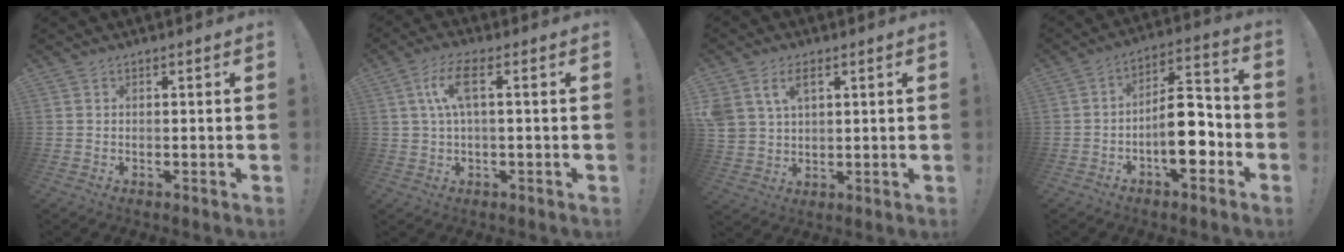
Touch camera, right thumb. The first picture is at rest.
{"total": 8.3, "force": [1.7, 2.7, 7.7], "torque": [-0.149, 0.008, 0.031]}
{"total": 7.4, "force": [3.4, 4.8, 4.4], "torque": [-0.088, -0.002, 0.067]}
{"total": 14.3, "force": [-4.3, 6.3, 12.0], "torque": [-0.178, 0.023, -0.071]}